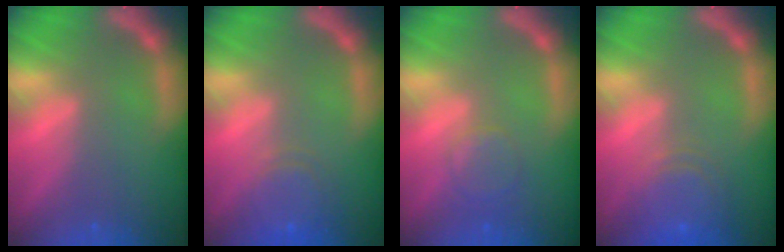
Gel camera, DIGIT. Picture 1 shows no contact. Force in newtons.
{"total": 4.6}
{"total": 2.9}
{"total": 6.1}